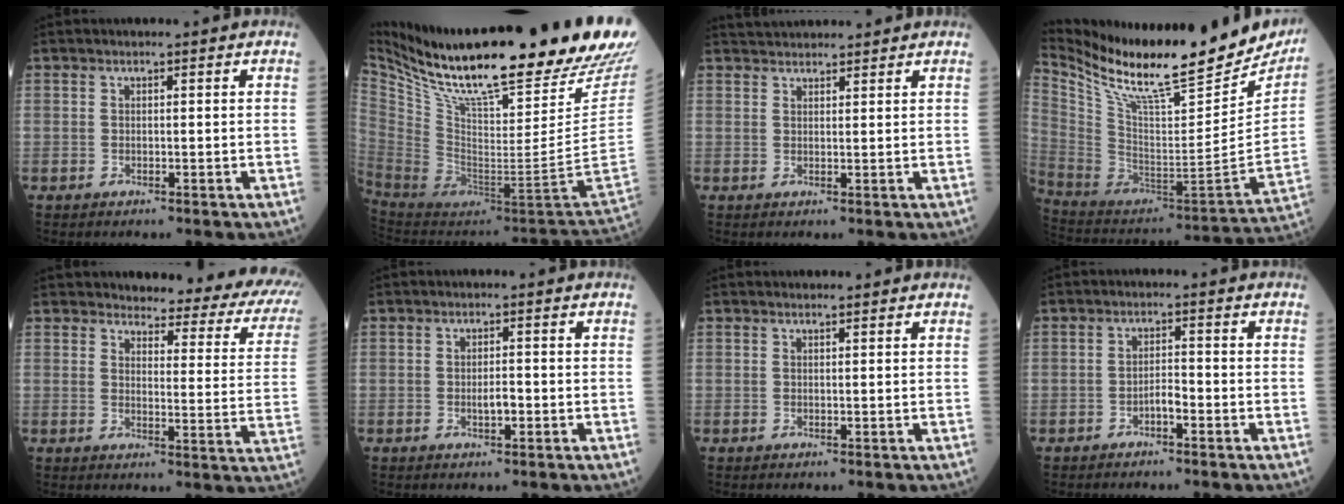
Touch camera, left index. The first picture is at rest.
{"total": 35.8, "force": [26.7, 3.1, 23.6], "torque": [-0.369, -0.068, 0.405]}
{"total": 5.5, "force": [5.3, 0.8, 1.1], "torque": [-0.016, 0.040, 0.081]}
{"total": 28.2, "force": [23.7, 5.2, 14.4], "torque": [-0.260, -0.061, 0.368]}
{"total": 18.9, "force": [17.5, 3.4, 6.3], "torque": [-0.048, -0.087, 0.177]}
{"total": 1.9, "force": [-0.6, 0.6, 1.7], "torque": [-0.029, 0.001, -0.006]}
{"total": 1.4, "force": [1.4, 0.1, 0.4], "torque": [-0.010, 0.012, 0.020]}
{"total": 1.9, "force": [-1.3, 0.4, 1.4], "torque": [-0.020, 0.005, -0.022]}